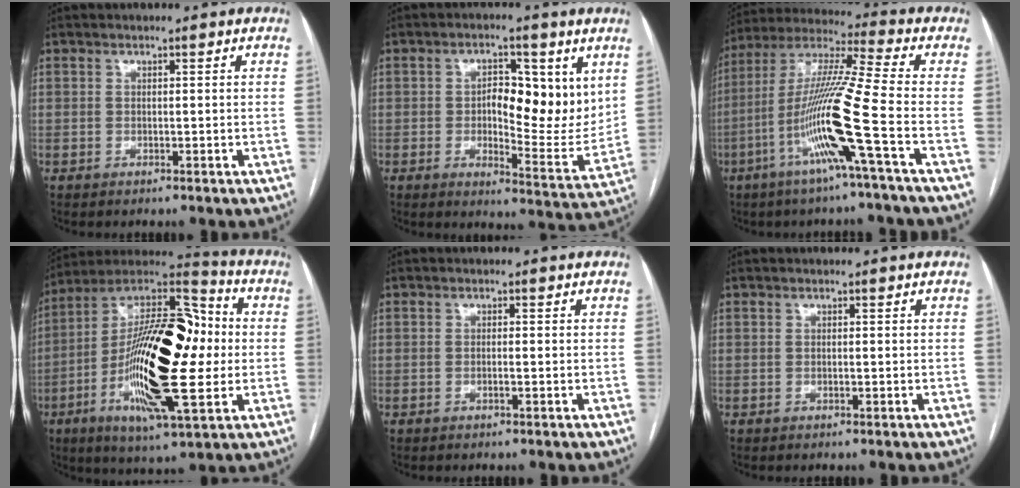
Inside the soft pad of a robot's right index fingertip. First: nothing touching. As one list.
[{"total": 11.5, "force": [2.7, 4.8, 10.1], "torque": [-0.129, 0.002, 0.043]}, {"total": 15.4, "force": [-5.6, -2.0, 14.2], "torque": [-0.282, -0.010, -0.115]}, {"total": 25.0, "force": [-2.4, 7.2, 23.9], "torque": [-0.436, 0.015, -0.042]}, {"total": 0.7, "force": [-0.3, 0.0, 0.6], "torque": [-0.011, 0.001, -0.004]}, {"total": 0.0}]